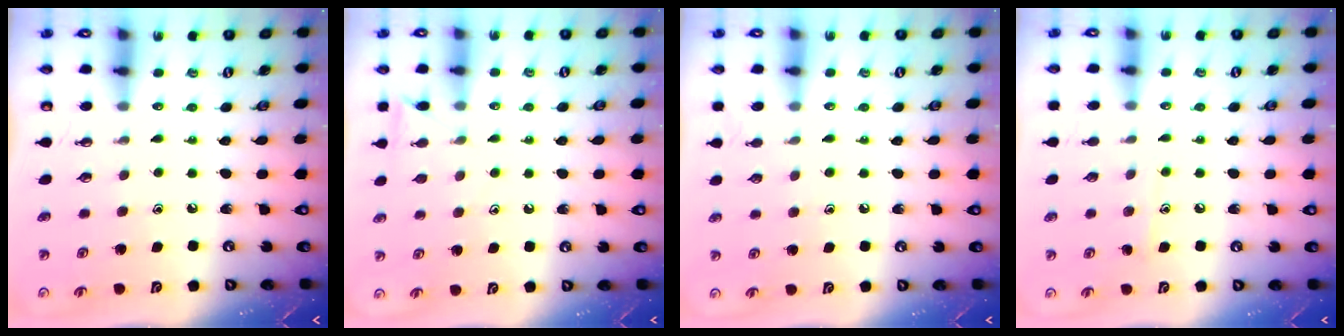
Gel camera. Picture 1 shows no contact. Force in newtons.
{"total": 6.7, "press": 6.7, "slide": 0.6}
{"total": 5.7, "press": 5.7, "slide": 0.6}
{"total": 6.4, "press": 6.4, "slide": 0.3}